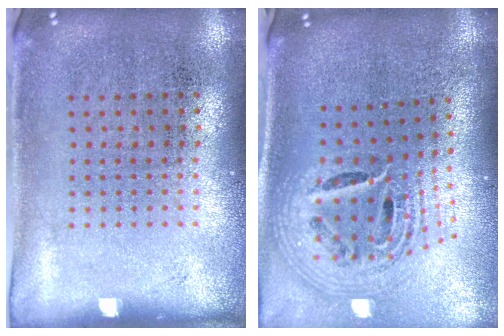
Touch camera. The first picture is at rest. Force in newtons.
{"total": 2.3, "press": 1.6, "slide": 1.7}